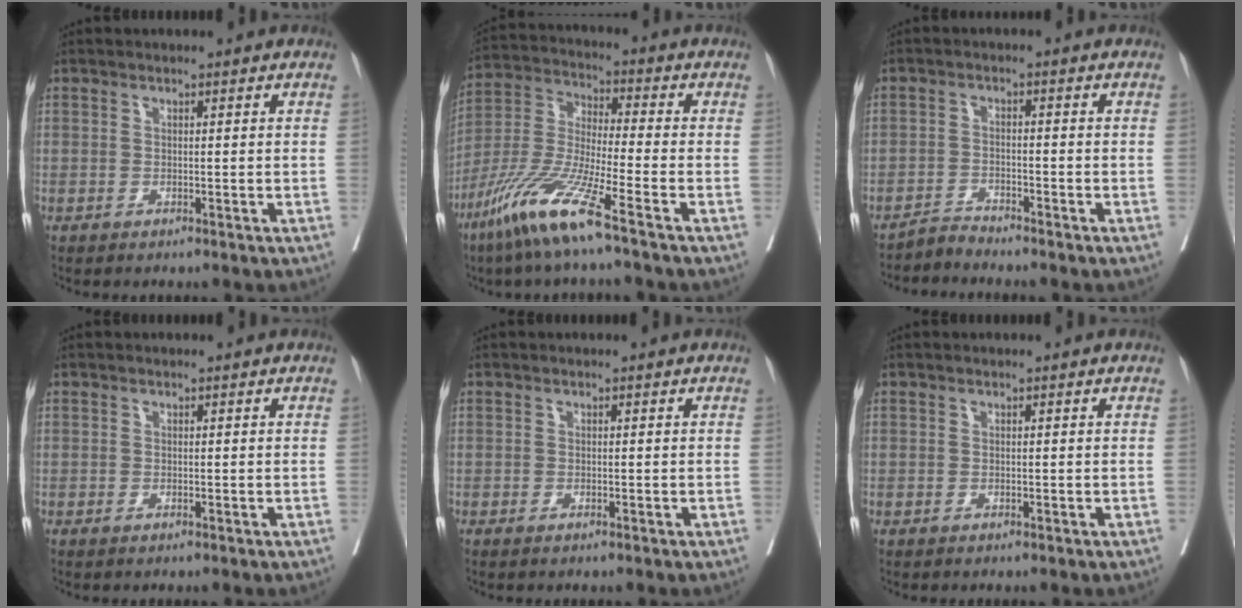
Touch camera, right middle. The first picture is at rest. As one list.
[{"total": 12.5, "force": [-7.8, -0.3, 9.8], "torque": [-0.213, -0.036, -0.162]}, {"total": 2.2, "force": [-2.1, -0.3, -0.8], "torque": [0.022, -0.013, -0.037]}, {"total": 0.0}, {"total": 0.0}, {"total": 0.0}]